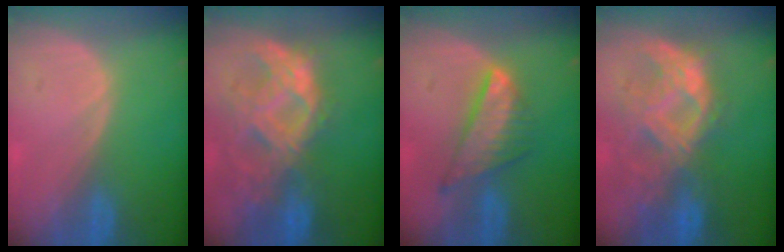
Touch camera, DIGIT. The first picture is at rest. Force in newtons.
{"total": 10.9, "press": 9.3, "slide": 5.7}
{"total": 7.4, "press": 6.5, "slide": 3.5}
{"total": 9.8, "press": 8.8, "slide": 4.2}